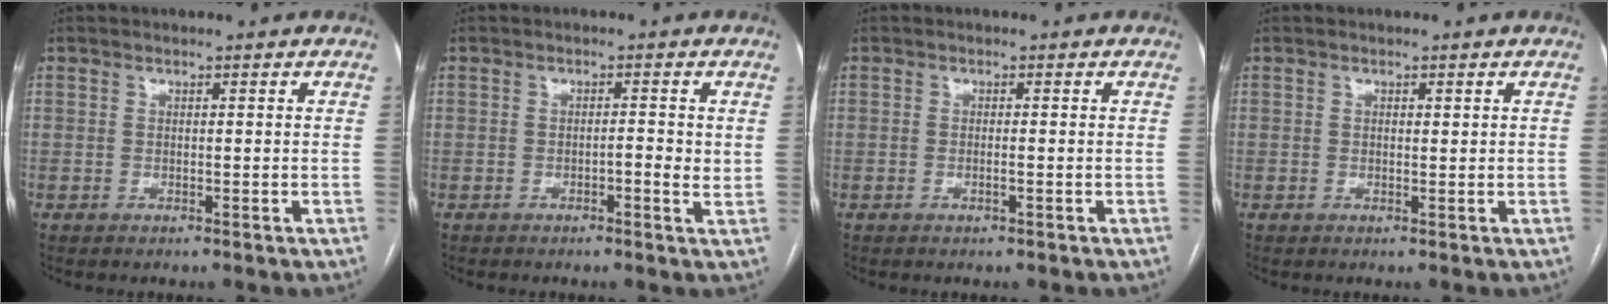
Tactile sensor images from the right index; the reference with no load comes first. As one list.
[{"total": 2.4, "force": [-0.1, 0.5, 2.3], "torque": [-0.037, 0.002, 0.000]}, {"total": 0.8, "force": [-0.3, -0.1, 0.8], "torque": [-0.018, 0.001, -0.002]}, {"total": 0.6, "force": [0.3, 0.3, 0.5], "torque": [-0.009, -0.001, 0.004]}]